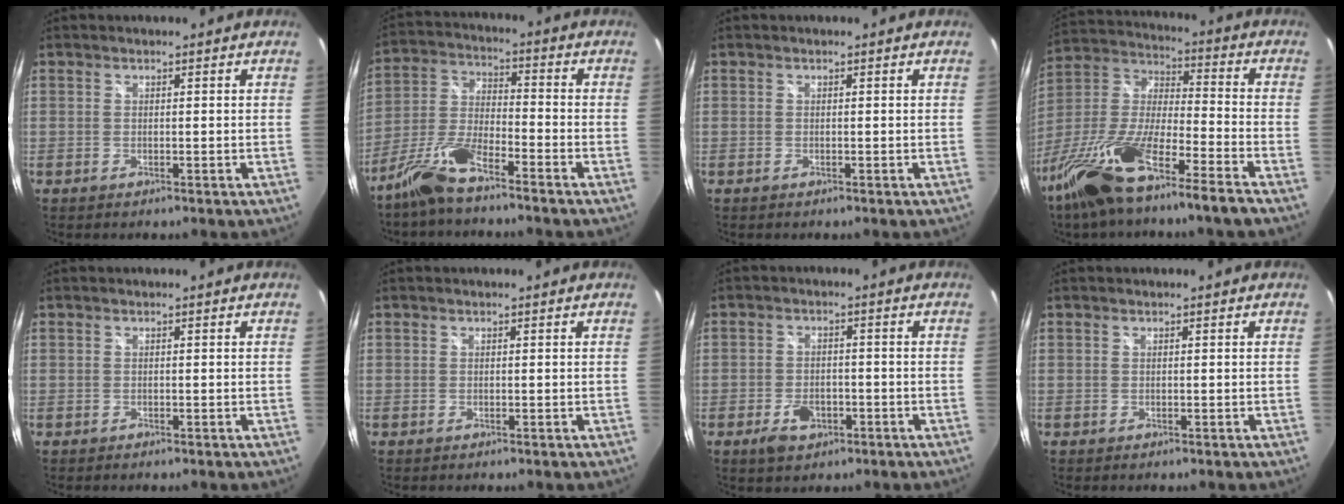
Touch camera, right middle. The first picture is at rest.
{"total": 9.3, "force": [-7.1, 1.6, 5.8], "torque": [-0.131, 0.006, -0.144]}
{"total": 0.0}
{"total": 19.4, "force": [-13.0, 2.5, 14.2], "torque": [-0.285, -0.017, -0.250]}
{"total": 0.0}
{"total": 0.0}
{"total": 5.3, "force": [-2.8, 3.3, 3.1], "torque": [-0.069, 0.000, -0.043]}
{"total": 0.0}